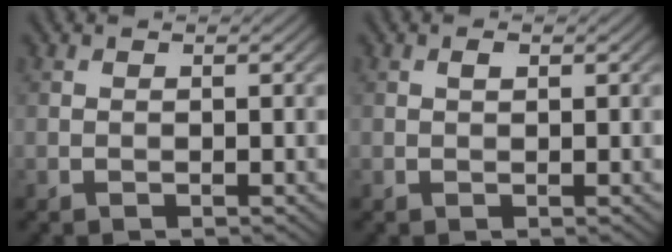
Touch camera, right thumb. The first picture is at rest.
{"total": 0.8, "force": [0.3, 0.4, 0.6], "torque": [-0.010, 0.000, 0.006]}